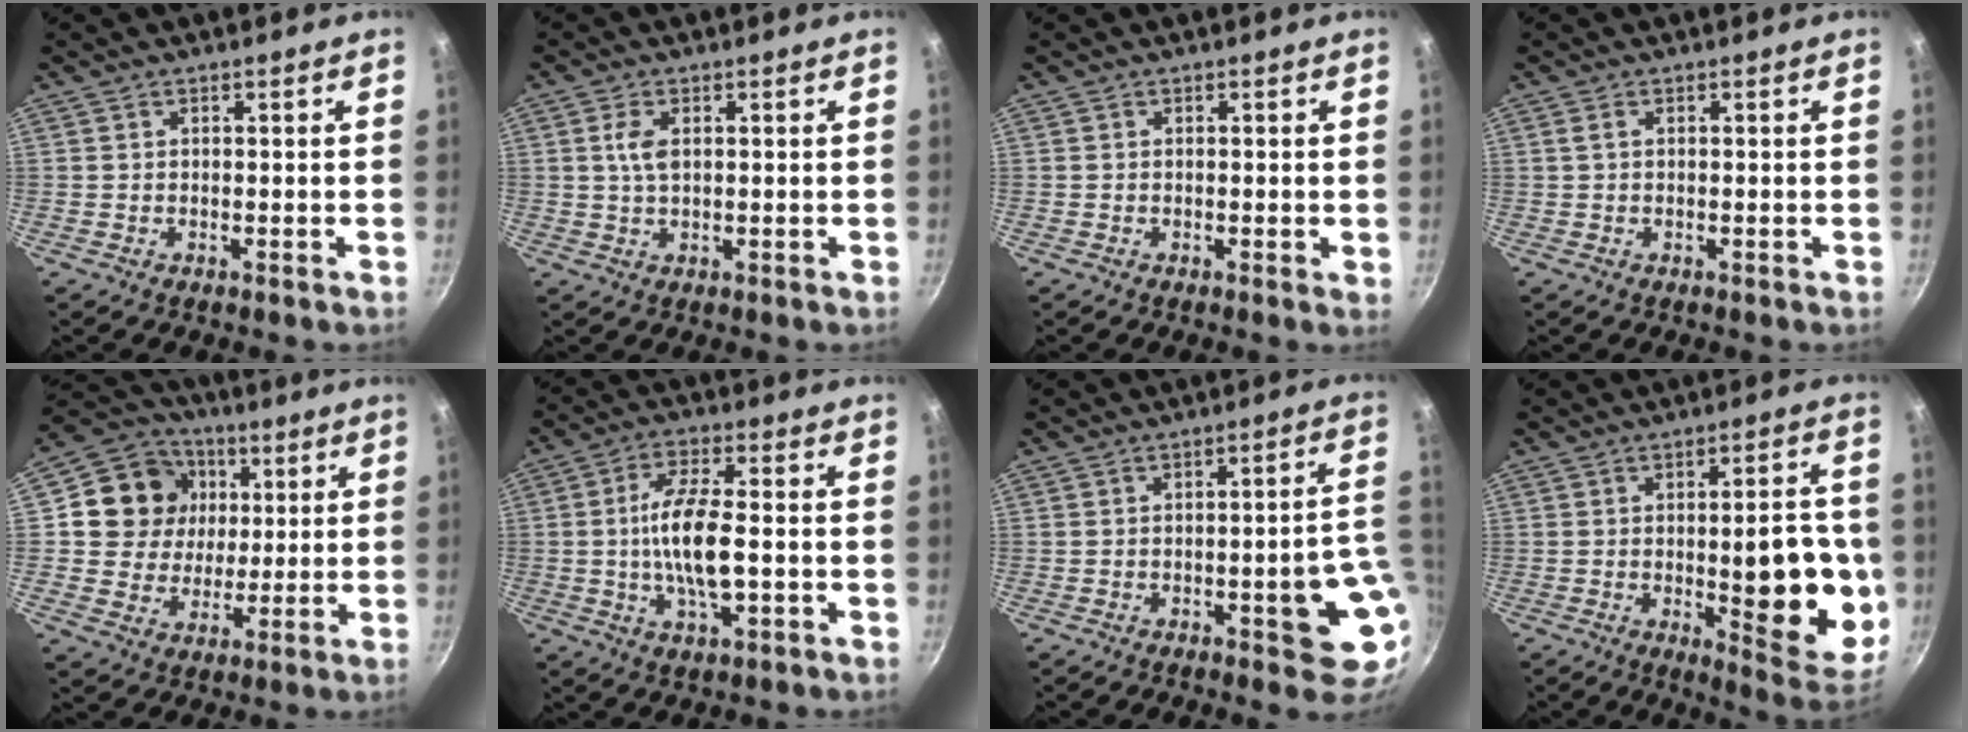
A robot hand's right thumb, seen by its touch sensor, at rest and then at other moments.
{"total": 3.6, "force": [0.8, 1.8, 3.0], "torque": [-0.062, 0.002, 0.017]}
{"total": 0.9, "force": [0.0, 0.3, 0.9], "torque": [-0.010, -0.001, -0.002]}
{"total": 0.9, "force": [0.2, 0.2, 0.8], "torque": [-0.020, 0.002, 0.005]}
{"total": 14.1, "force": [3.1, 12.7, 5.3], "torque": [-0.070, 0.009, 0.047]}
{"total": 11.6, "force": [-1.2, 4.2, 10.7], "torque": [-0.200, 0.015, -0.028]}
{"total": 12.7, "force": [-2.9, 3.8, 11.7], "torque": [-0.106, 0.026, -0.035]}
{"total": 19.6, "force": [-2.5, 7.3, 18.0], "torque": [-0.184, -0.004, -0.028]}